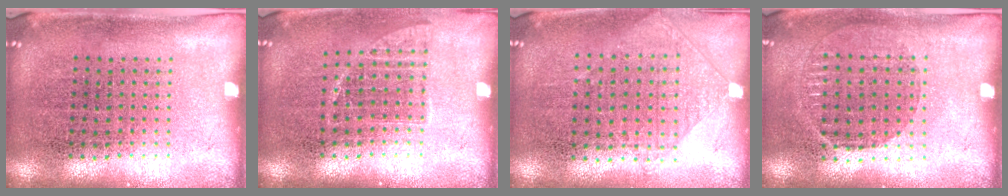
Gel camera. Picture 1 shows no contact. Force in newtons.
{"total": 0.9, "press": 0.8, "slide": 0.4}
{"total": 0.9, "press": 0.9, "slide": 0.3}
{"total": 0.9, "press": 0.8, "slide": 0.4}